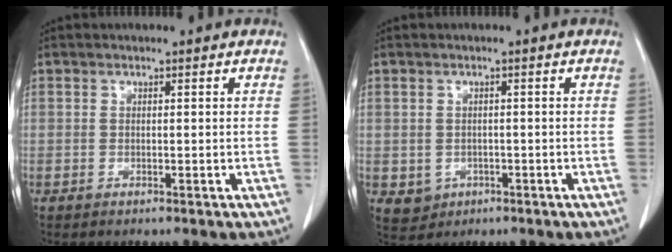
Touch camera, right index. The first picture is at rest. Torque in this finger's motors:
{"motor_torque": [-0.04, 0.00, -0.11, -0.09]}